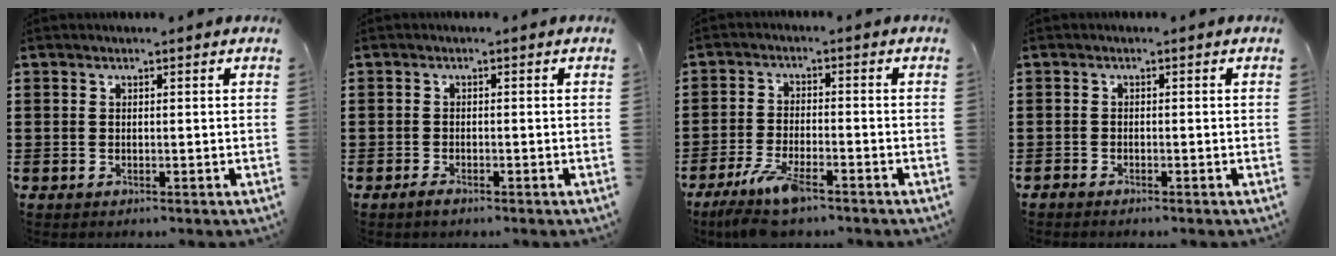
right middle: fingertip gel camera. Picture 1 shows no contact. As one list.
[{"total": 1.0, "force": [-0.8, 0.4, 0.5], "torque": [-0.013, -0.004, -0.015]}, {"total": 7.0, "force": [-5.1, 1.5, 4.6], "torque": [-0.104, -0.013, -0.098]}, {"total": 0.8, "force": [-0.8, 0.1, 0.1], "torque": [-0.004, -0.001, -0.016]}]